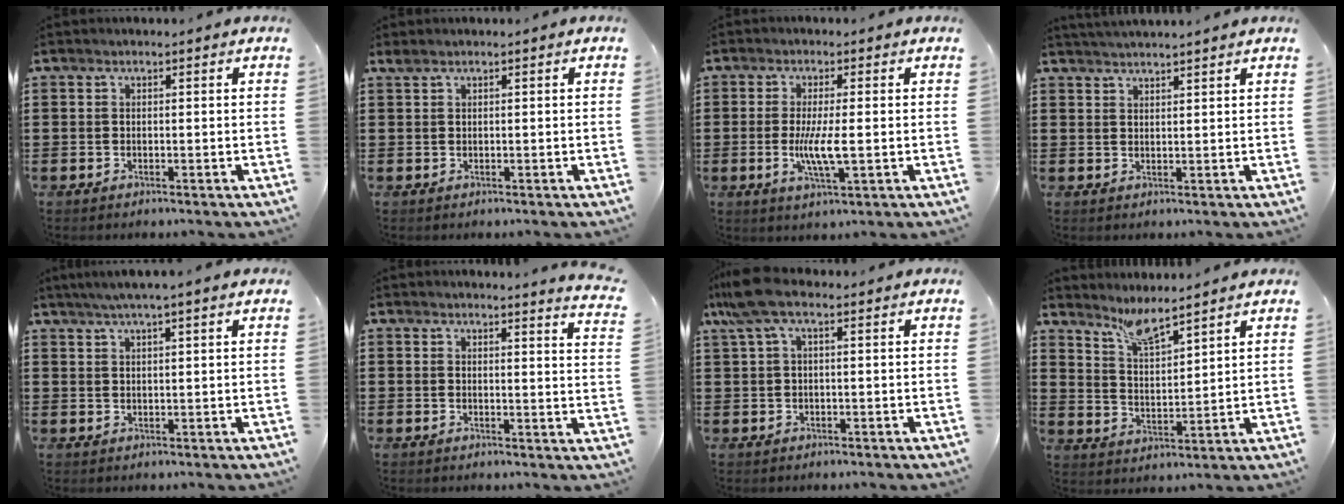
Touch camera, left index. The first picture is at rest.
{"total": 0.6, "force": [0.4, 0.0, 0.4], "torque": [-0.009, 0.000, 0.009]}
{"total": 5.9, "force": [-0.6, 1.0, 5.7], "torque": [-0.112, -0.006, -0.016]}
{"total": 2.2, "force": [2.1, -0.4, 0.2], "torque": [-0.009, -0.001, 0.041]}
{"total": 2.7, "force": [2.1, -0.1, 1.7], "torque": [-0.037, 0.002, 0.038]}
{"total": 2.9, "force": [2.7, -0.7, 0.7], "torque": [-0.015, -0.018, 0.047]}
{"total": 5.6, "force": [2.1, 1.4, 5.1], "torque": [-0.128, -0.002, 0.031]}
{"total": 5.6, "force": [5.0, 0.2, 2.5], "torque": [-0.068, -0.017, 0.088]}